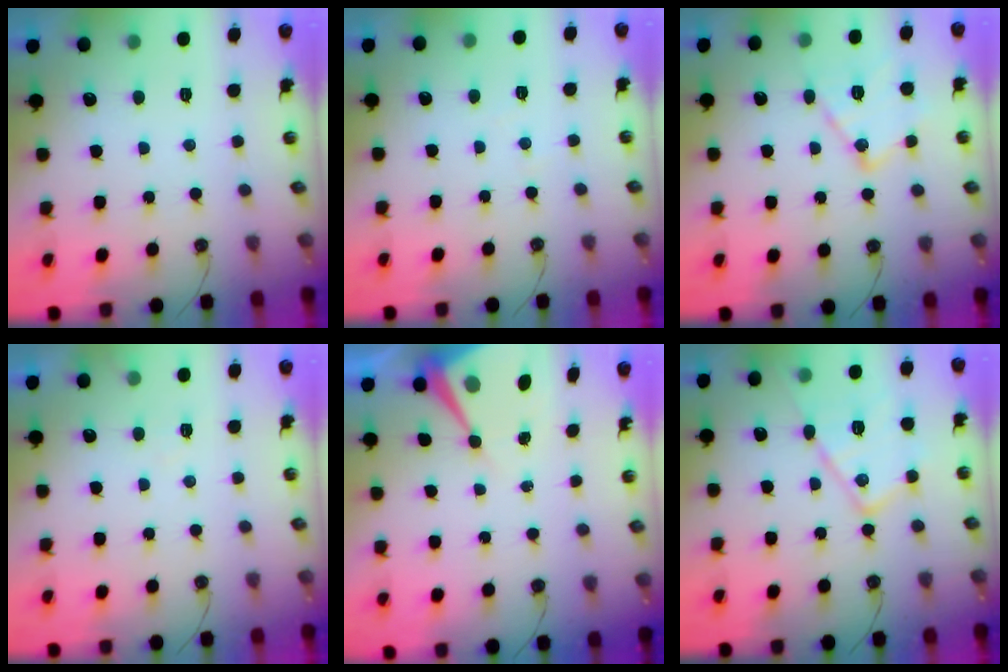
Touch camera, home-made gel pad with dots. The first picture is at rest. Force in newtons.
{"total": 2.7, "press": 2.7, "slide": 0.4}
{"total": 13.2, "press": 13.2, "slide": 0.8}
{"total": 3.8, "press": 3.7, "slide": 0.6}
{"total": 9.2, "press": 9.2, "slide": 0.7}
{"total": 15.2, "press": 15.2, "slide": 0.7}